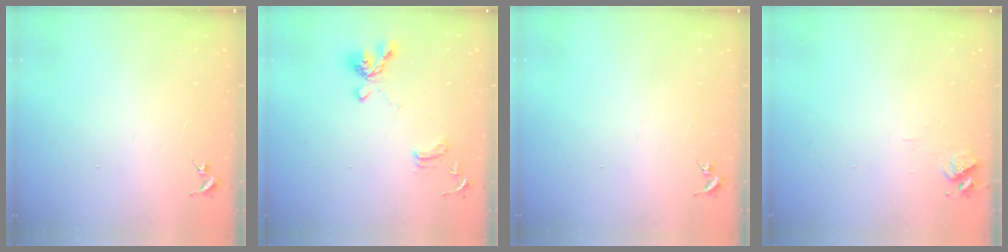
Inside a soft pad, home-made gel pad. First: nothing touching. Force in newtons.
{"total": 14.7, "press": 14.6, "slide": 1.5}
{"total": 0.0}
{"total": 6.4, "press": 6.4, "slide": 0.8}